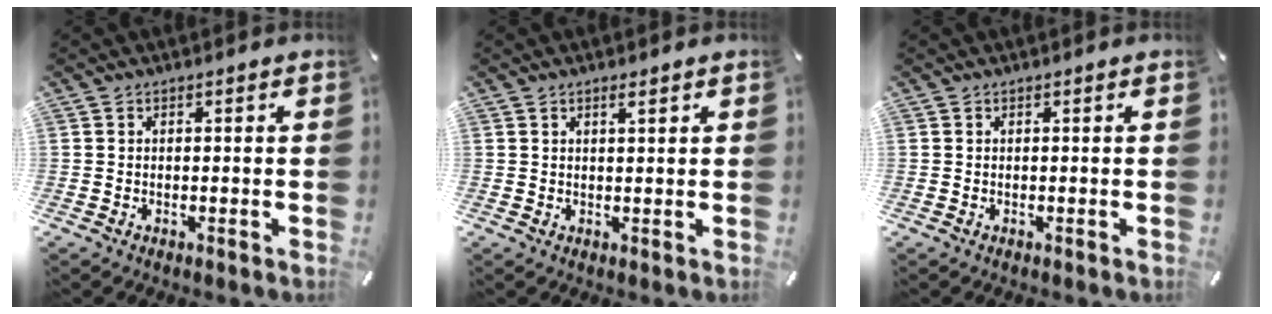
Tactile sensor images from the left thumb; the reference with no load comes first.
{"total": 1.7, "force": [1.0, 0.4, 1.2], "torque": [-0.026, 0.001, 0.017]}
{"total": 0.0}